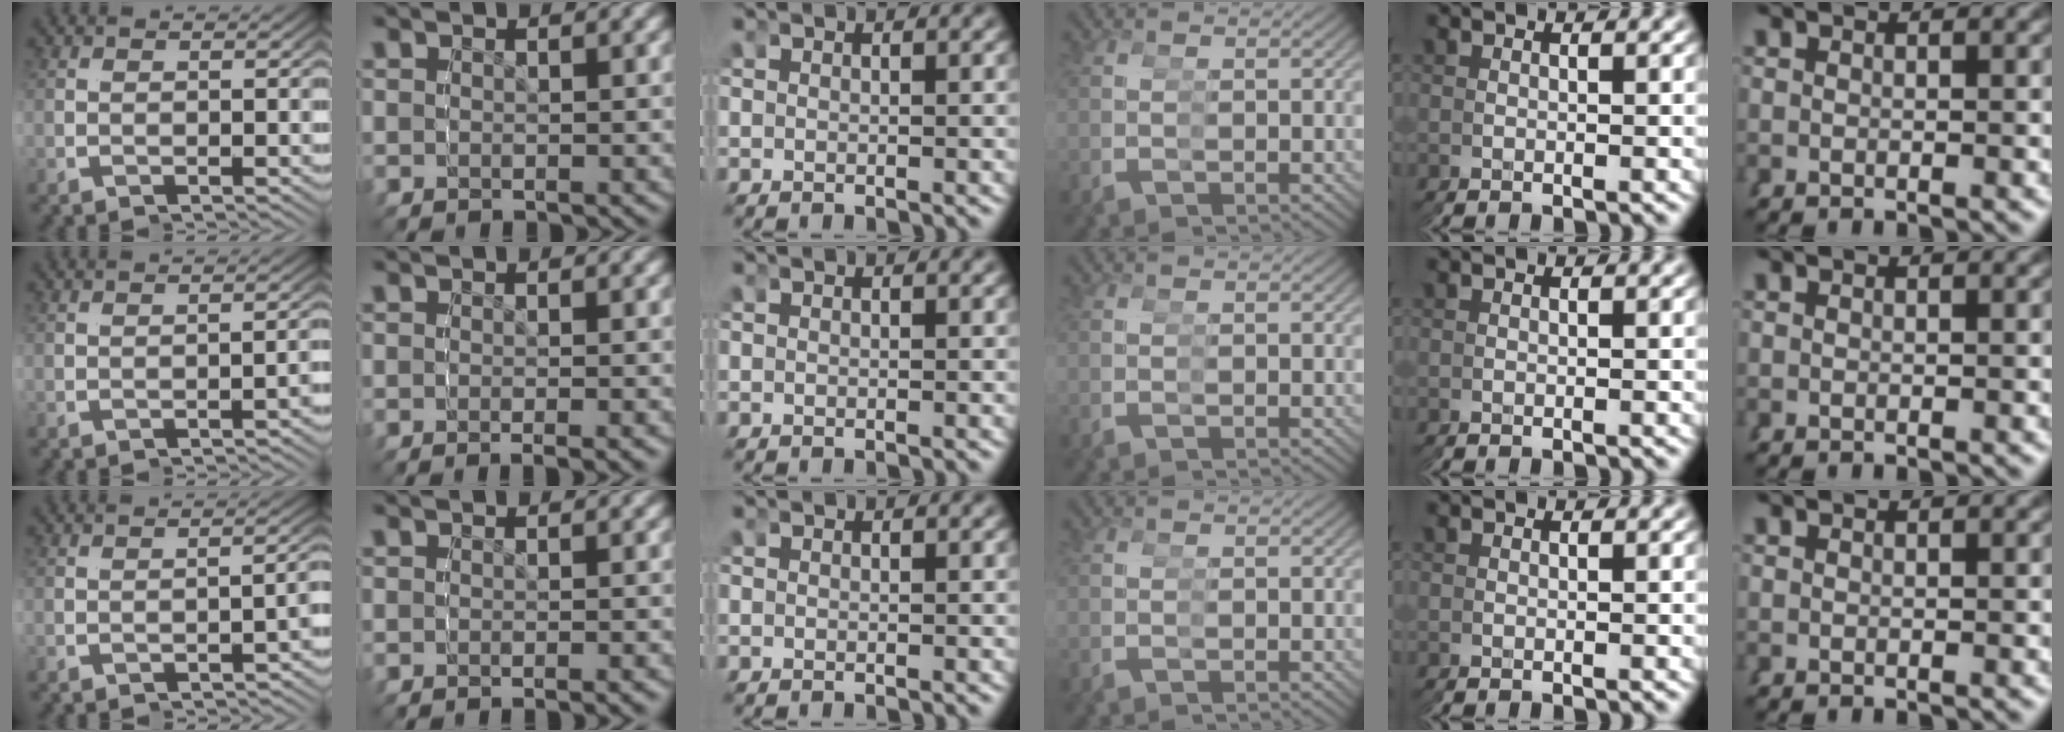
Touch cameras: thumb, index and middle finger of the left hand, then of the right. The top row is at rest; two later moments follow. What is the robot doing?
{"motion": "grasp_and_lifting", "object": "cup"}